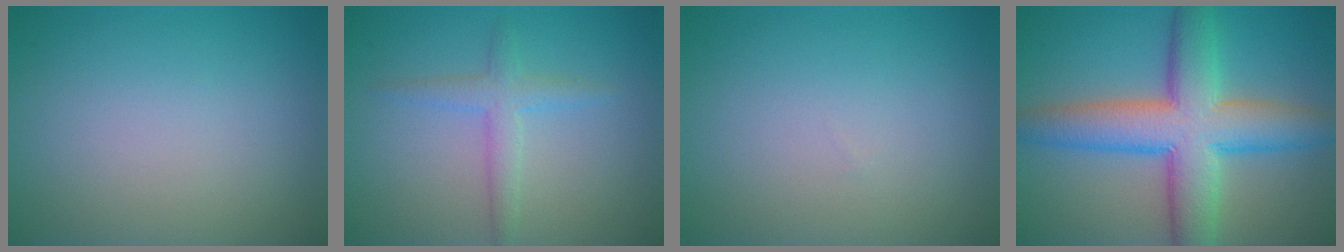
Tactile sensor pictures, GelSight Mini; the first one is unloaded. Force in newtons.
{"total": 2.3, "press": 2.3, "slide": 0.2}
{"total": 0.0}
{"total": 9.3, "press": 9.3, "slide": 0.1}